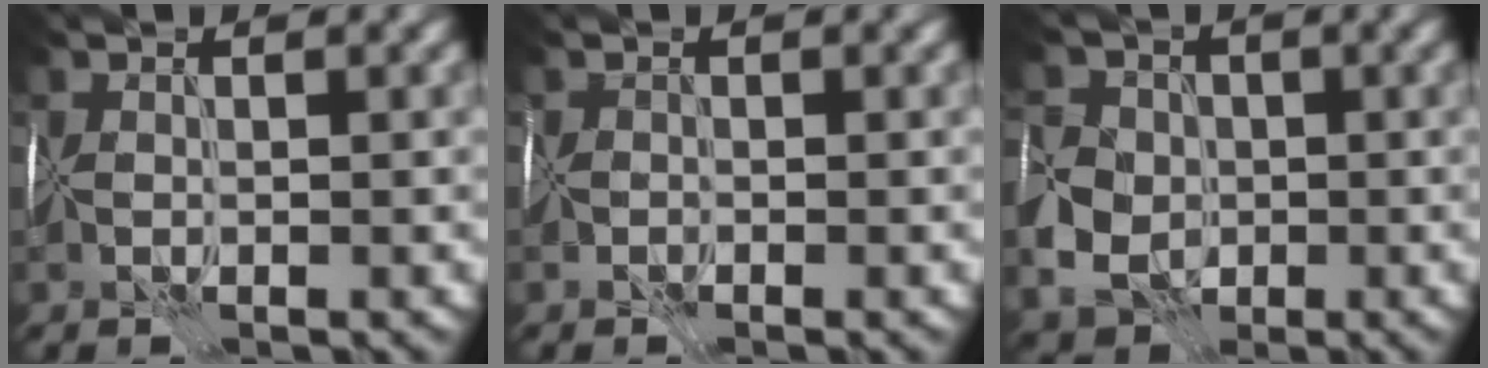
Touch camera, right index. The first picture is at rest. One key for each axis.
{"total": 0.9, "fx": -0.7, "fy": 0.4, "fz": 0.3, "tx": -0.005, "ty": -0.001, "tz": -0.018}
{"total": 5.4, "fx": -1.0, "fy": 4.7, "fz": 2.6, "tx": -0.061, "ty": 0.003, "tz": -0.029}